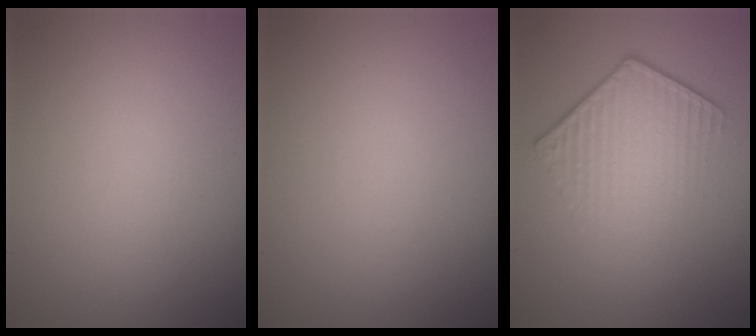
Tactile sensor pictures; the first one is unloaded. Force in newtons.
{"total": 0.0}
{"total": 4.3, "press": 3.0, "slide": 3.1}